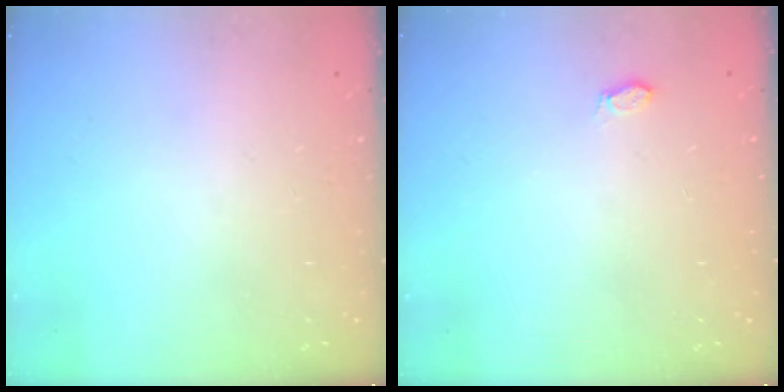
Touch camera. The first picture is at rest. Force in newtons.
{"total": 2.9, "press": 2.7, "slide": 1.1}